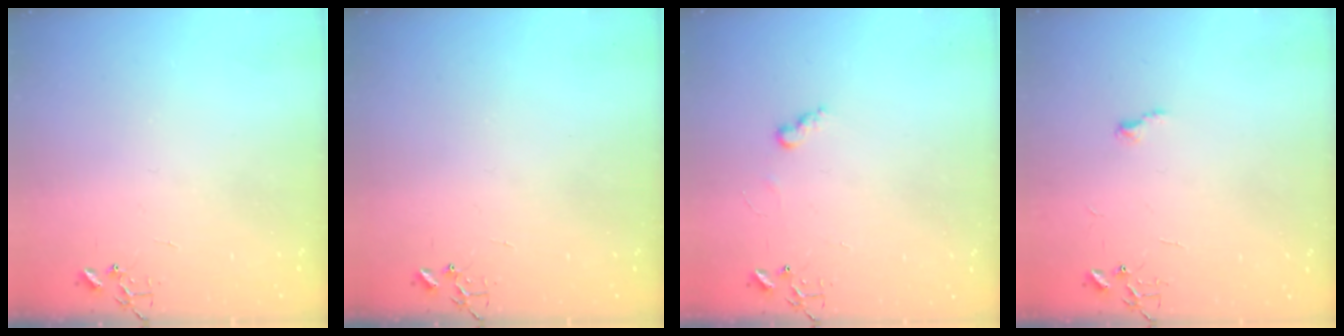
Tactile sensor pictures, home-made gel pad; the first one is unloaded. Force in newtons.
{"total": 0.0}
{"total": 5.0, "press": 5.0, "slide": 0.5}
{"total": 4.7, "press": 4.7, "slide": 0.7}